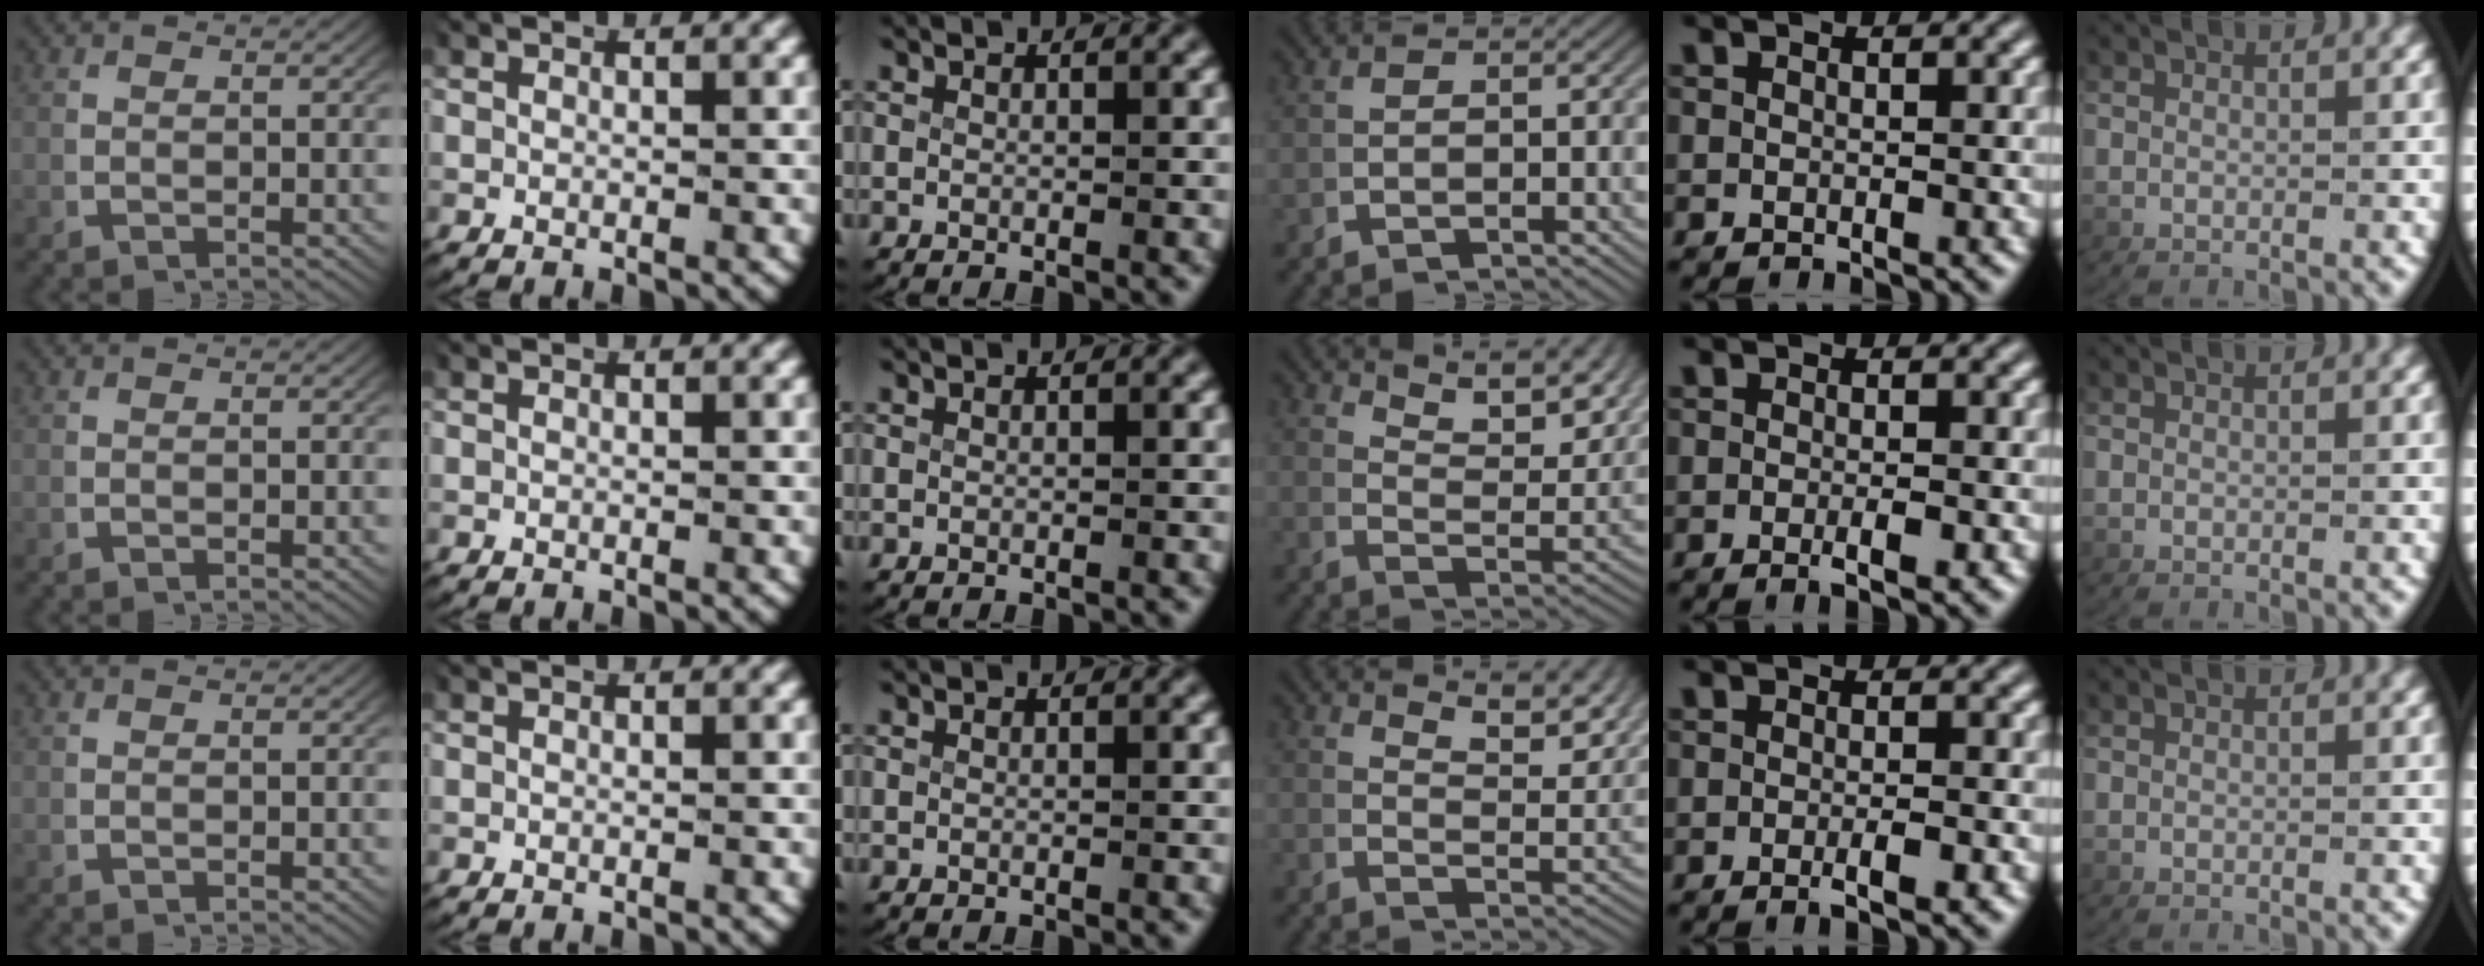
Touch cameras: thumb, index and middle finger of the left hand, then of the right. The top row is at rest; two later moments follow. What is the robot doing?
{"motion": "lift_and_place", "object": "map"}